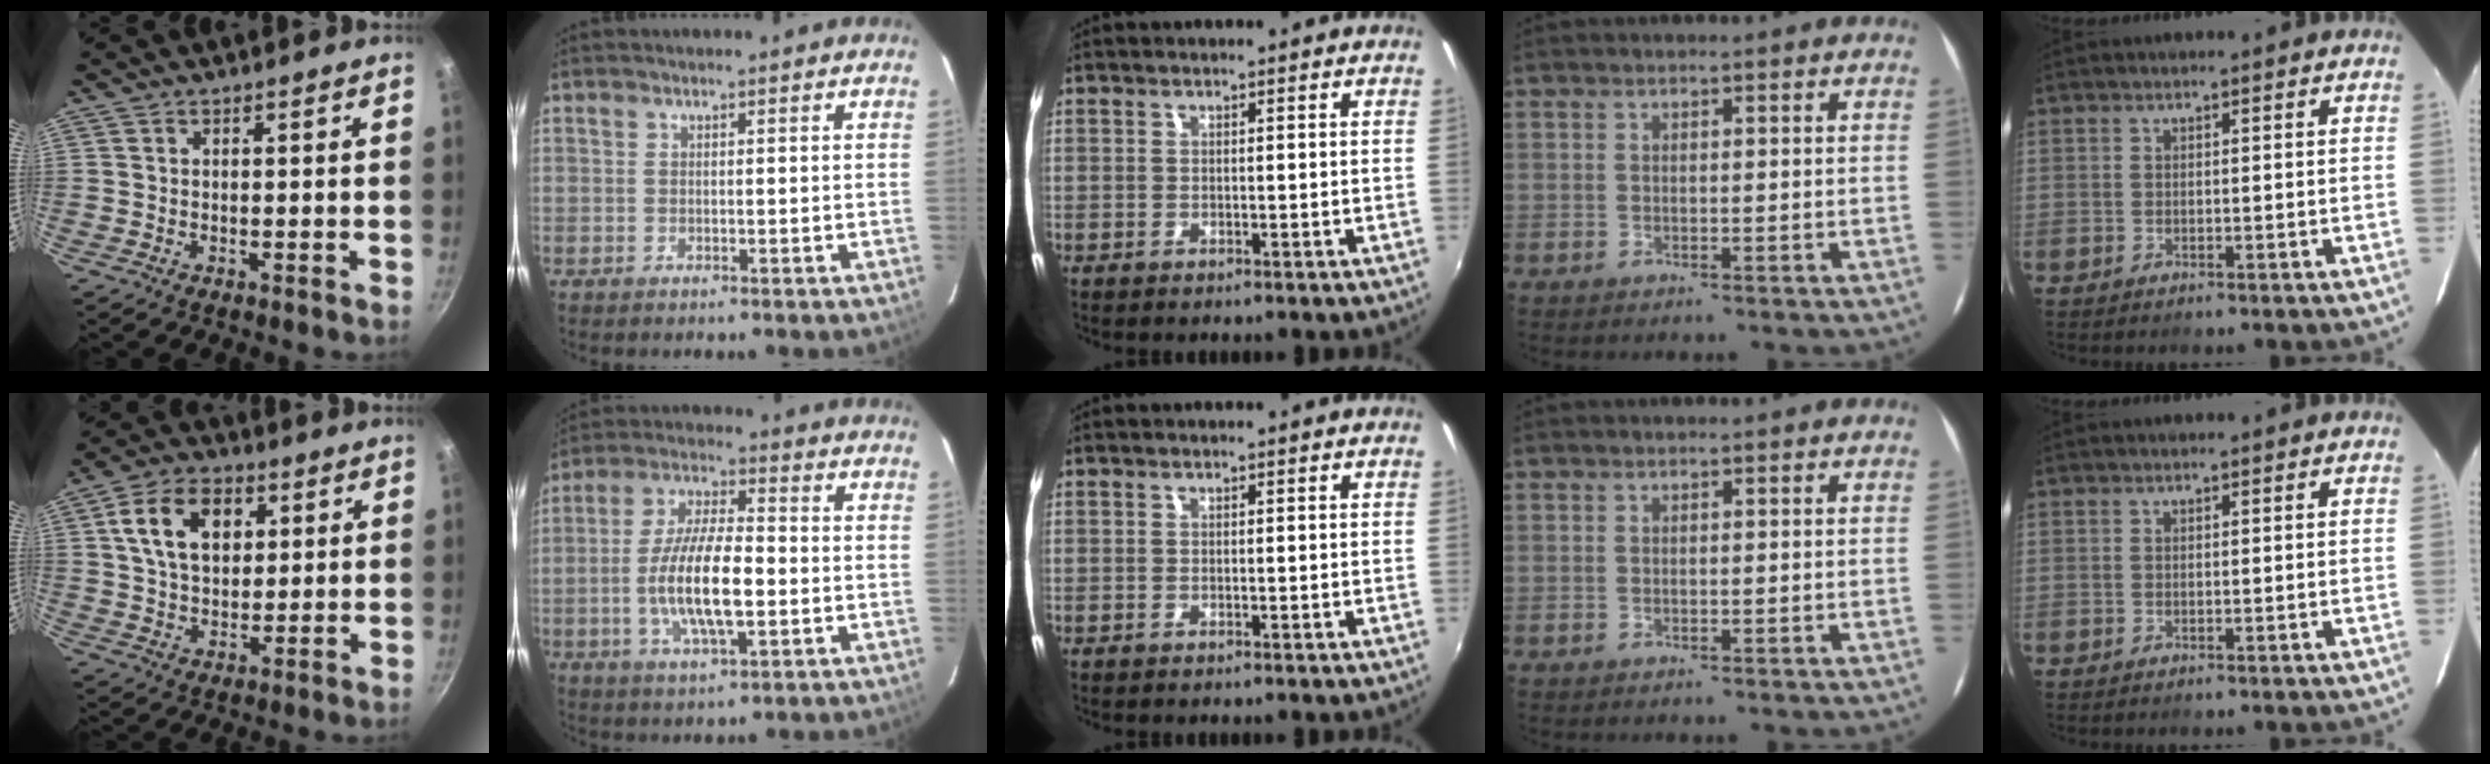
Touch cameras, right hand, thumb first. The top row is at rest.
{"thumb": {"total": 12.7, "force": [3.7, 8.6, 8.5], "torque": [-0.125, 0.004, 0.058]}, "index": {"total": 13.2, "force": [-2.7, 3.9, 12.3], "torque": [-0.245, -0.002, -0.048]}}